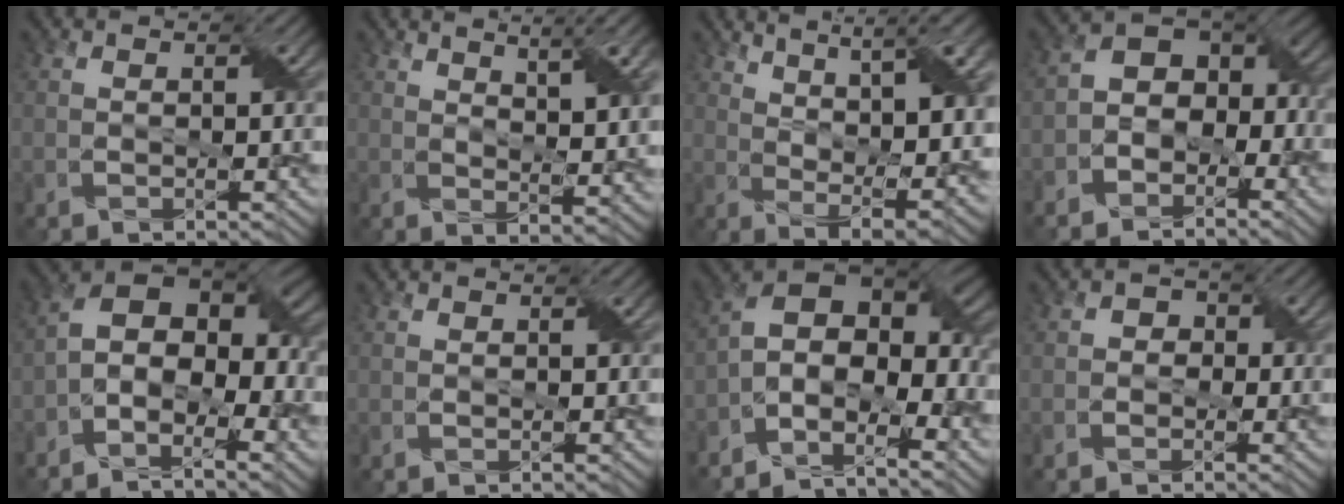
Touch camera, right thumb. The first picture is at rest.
{"total": 7.7, "force": [4.6, 1.1, 6.1], "torque": [-0.101, 0.004, 0.089]}
{"total": 15.0, "force": [6.7, 4.8, 12.5], "torque": [-0.202, 0.018, 0.109]}
{"total": 7.5, "force": [-3.3, 4.7, 4.8], "torque": [-0.065, 0.003, -0.074]}
{"total": 10.7, "force": [-2.6, 5.3, 8.9], "torque": [-0.157, 0.006, -0.052]}
{"total": 0.0}
{"total": 11.3, "force": [-4.6, 4.8, 9.2], "torque": [-0.160, -0.001, -0.082]}
{"total": 1.4, "force": [-0.4, 1.3, 0.4], "torque": [0.006, 0.009, -0.018]}